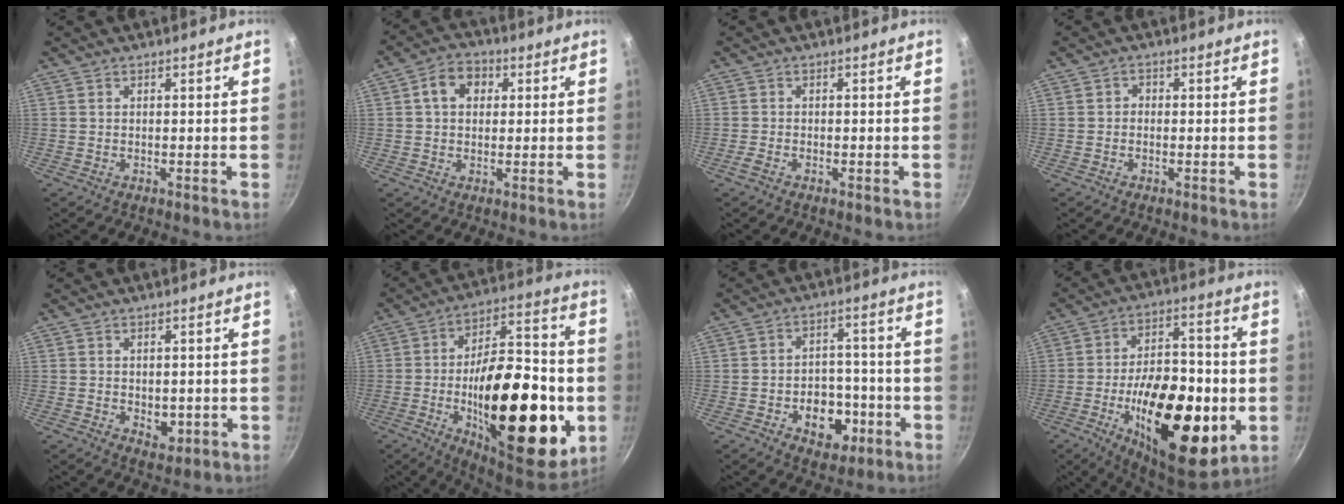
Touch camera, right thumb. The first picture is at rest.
{"total": 7.0, "force": [1.8, 5.3, 4.2], "torque": [-0.043, 0.011, 0.019]}
{"total": 1.5, "force": [-0.9, 0.6, 1.0], "torque": [-0.030, 0.005, -0.024]}
{"total": 1.2, "force": [-0.3, 1.0, 0.6], "torque": [-0.006, 0.005, -0.009]}
{"total": 4.0, "force": [-0.7, 2.8, 2.8], "torque": [-0.026, -0.005, -0.004]}
{"total": 32.9, "force": [-7.1, 14.7, 28.5], "torque": [-0.388, 0.023, -0.098]}
{"total": 11.1, "force": [-4.2, 7.7, 6.7], "torque": [-0.053, 0.027, -0.055]}
{"total": 27.2, "force": [-6.4, 13.0, 23.0], "torque": [-0.323, 0.012, -0.094]}